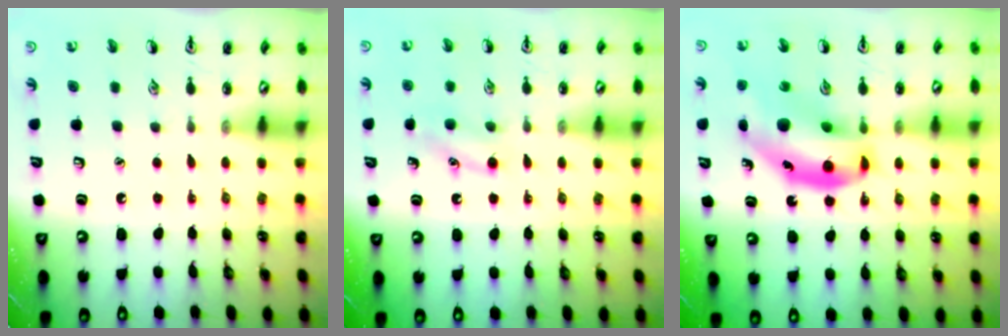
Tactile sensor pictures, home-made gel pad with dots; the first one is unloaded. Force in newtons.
{"total": 8.3, "press": 8.1, "slide": 1.5}
{"total": 15.8, "press": 15.2, "slide": 4.3}